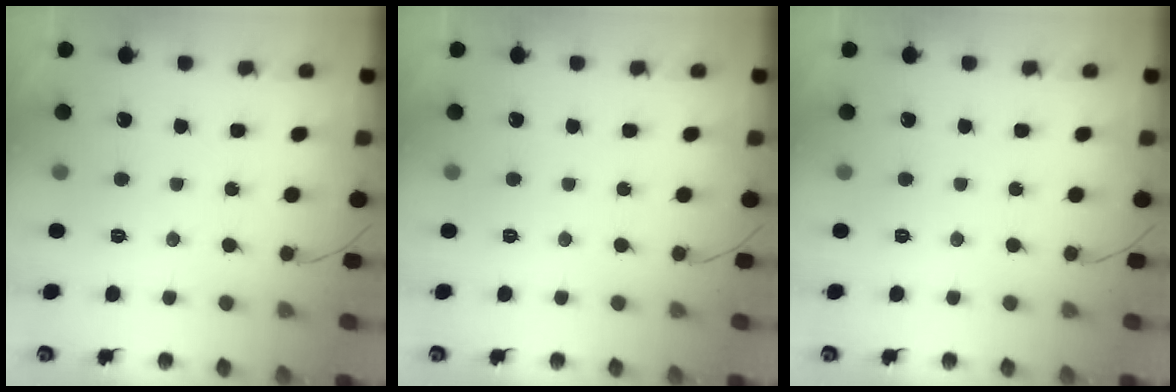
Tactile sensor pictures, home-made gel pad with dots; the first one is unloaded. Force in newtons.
{"total": 0.0}
{"total": 0.0}